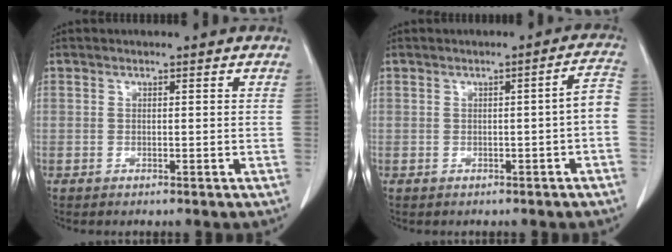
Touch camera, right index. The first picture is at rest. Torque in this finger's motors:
{"motor_torque": [0.44, -0.36, 0.13, 0.05]}